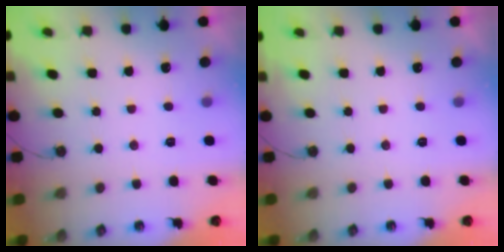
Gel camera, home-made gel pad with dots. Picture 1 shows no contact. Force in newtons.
{"total": 0.0}